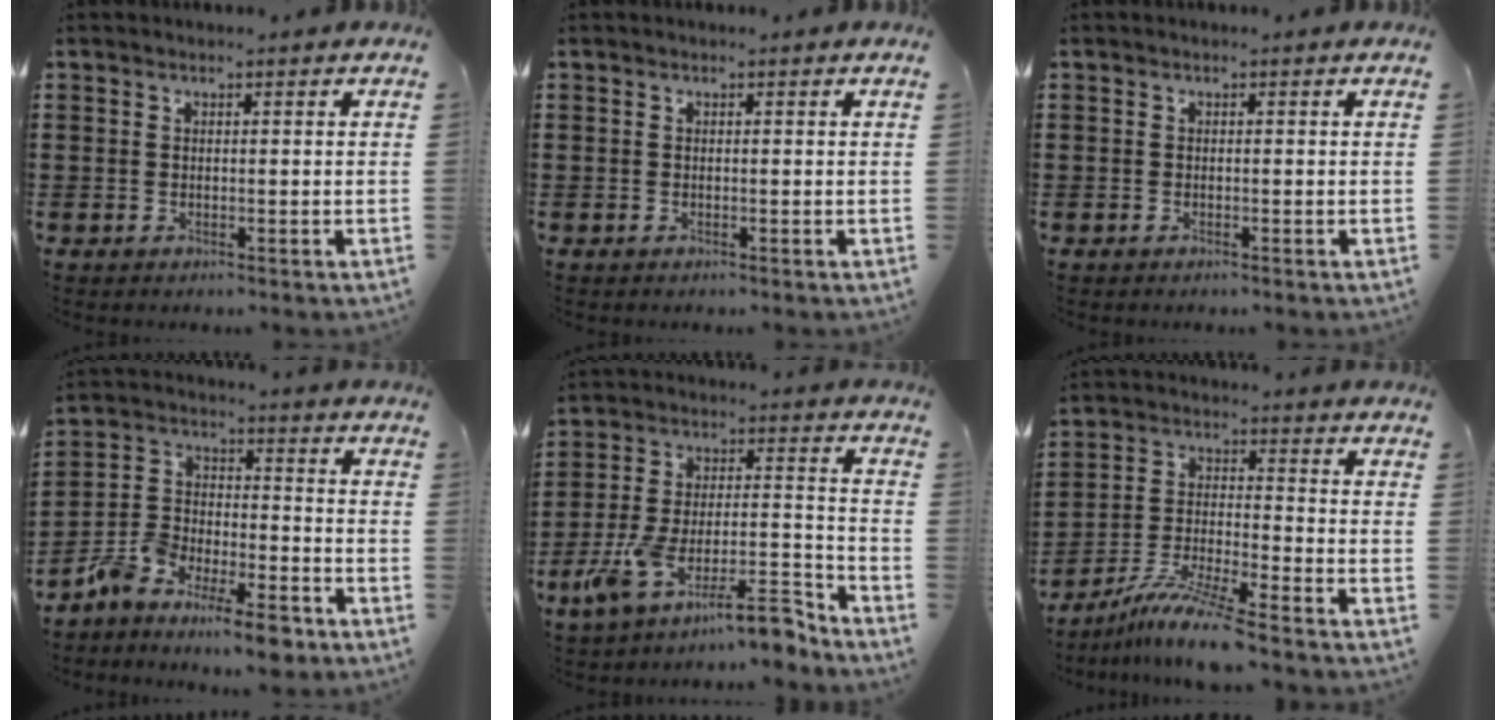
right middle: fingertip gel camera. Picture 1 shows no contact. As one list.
[{"total": 0.0}, {"total": 0.0}, {"total": 8.5, "force": [-7.9, 1.5, 2.9], "torque": [-0.059, 0.020, -0.153]}, {"total": 12.6, "force": [-10.1, 1.8, 7.3], "torque": [-0.129, 0.022, -0.191]}, {"total": 8.5, "force": [-7.3, -0.1, 4.4], "torque": [-0.082, -0.005, -0.141]}]